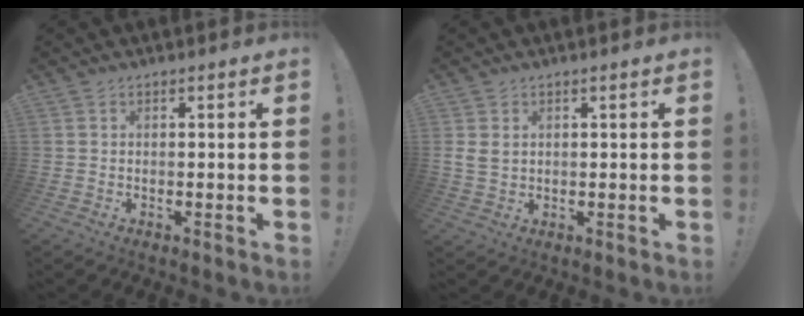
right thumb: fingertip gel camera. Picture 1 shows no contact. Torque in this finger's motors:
{"motor_torque": [0.03, 0.00, 0.24, 0.06, 0.00]}